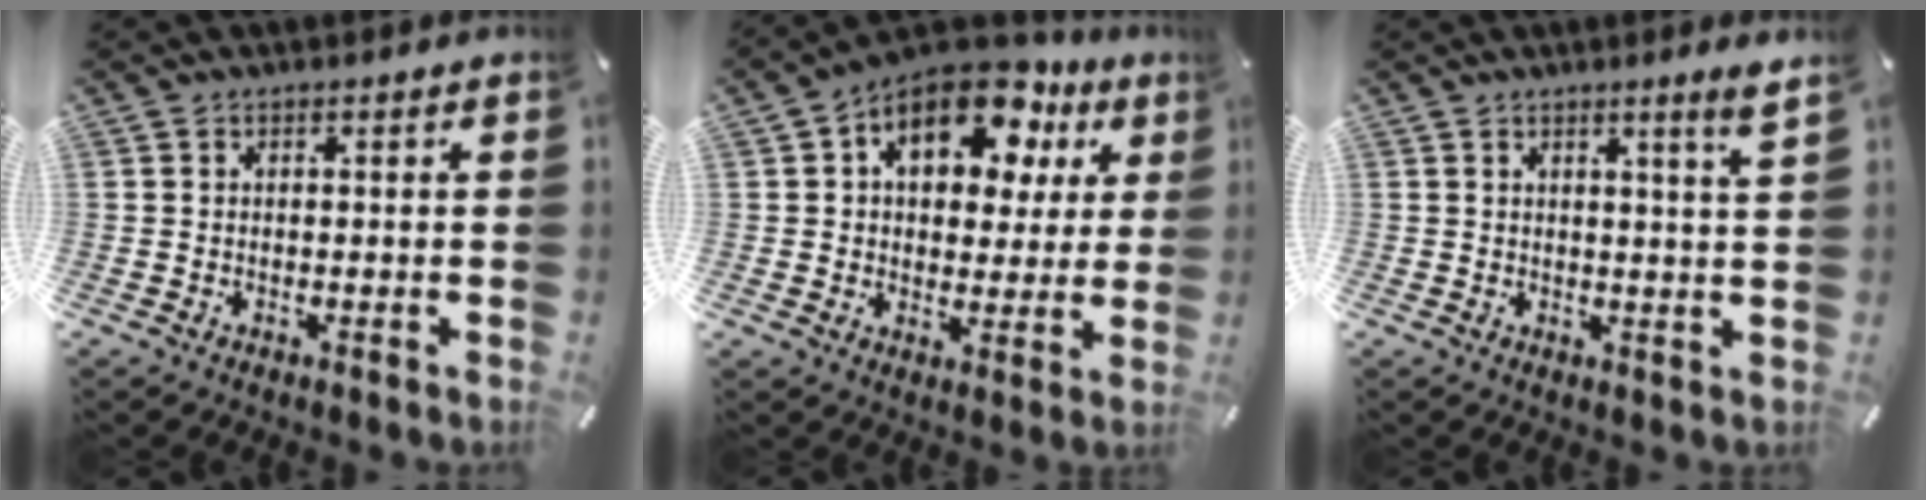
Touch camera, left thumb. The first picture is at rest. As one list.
[{"total": 15.6, "force": [7.5, 9.5, 9.7], "torque": [-0.150, -0.028, 0.130]}, {"total": 4.0, "force": [2.6, -0.5, 3.0], "torque": [-0.046, -0.019, 0.039]}]